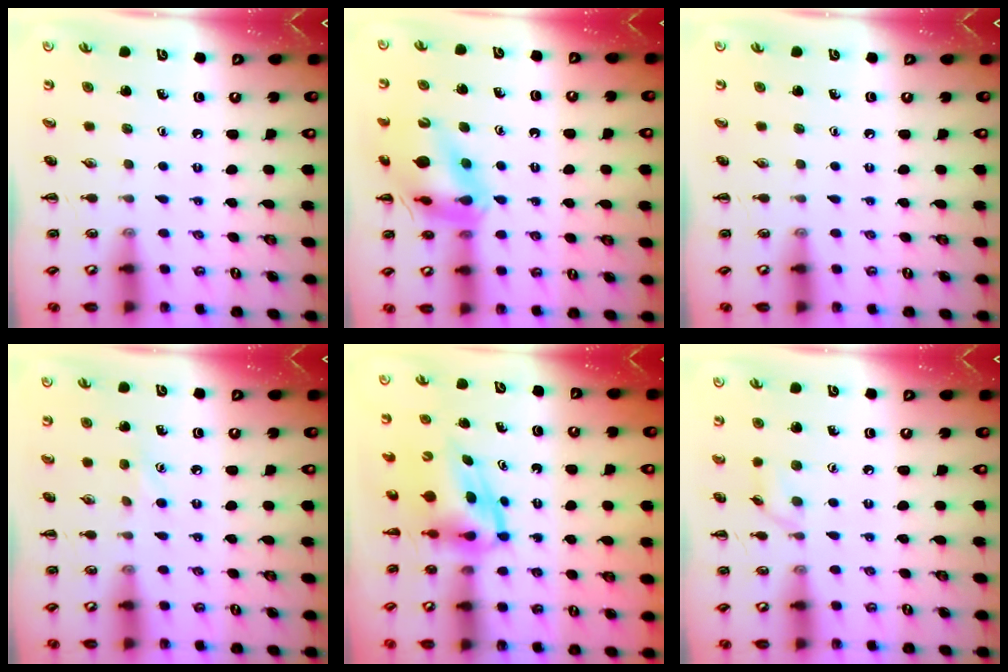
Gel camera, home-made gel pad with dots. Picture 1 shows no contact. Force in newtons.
{"total": 15.5, "press": 15.4, "slide": 2.3}
{"total": 0.0}
{"total": 2.0, "press": 1.9, "slide": 0.6}
{"total": 5.0, "press": 4.9, "slide": 1.1}
{"total": 5.4, "press": 5.3, "slide": 0.6}